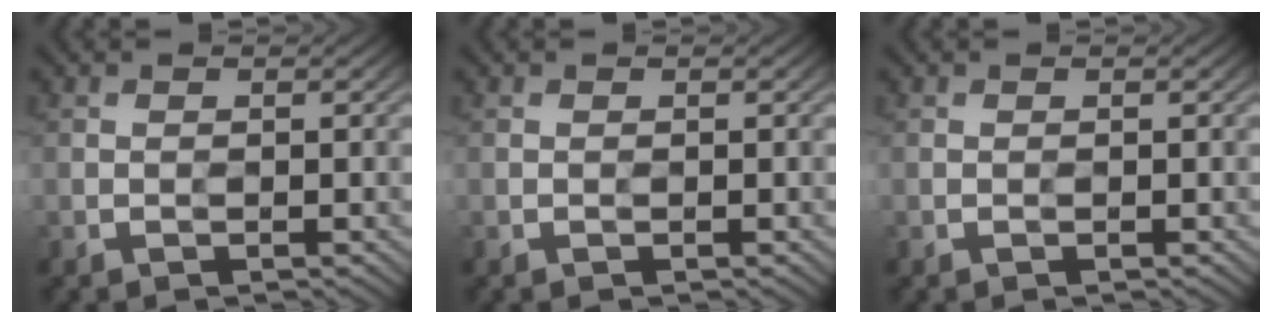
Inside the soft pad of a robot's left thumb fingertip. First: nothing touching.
{"total": 0.0}
{"total": 0.0}